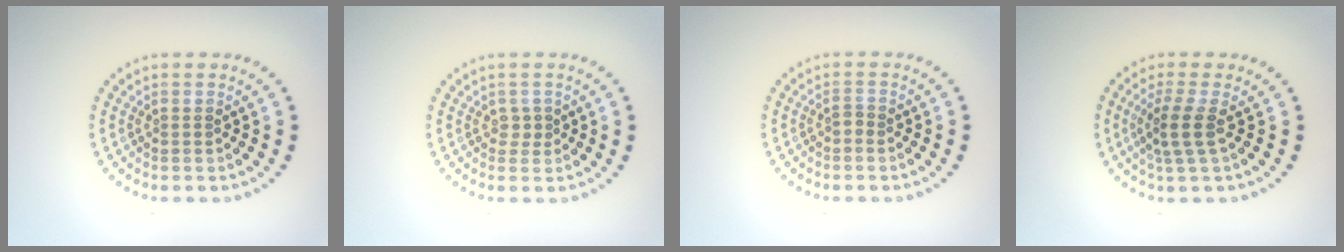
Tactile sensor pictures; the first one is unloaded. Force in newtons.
{"total": 0.9, "press": 0.8, "slide": 0.3}
{"total": 0.8, "press": 0.5, "slide": 0.6}
{"total": 2.7, "press": 2.1, "slide": 1.7}